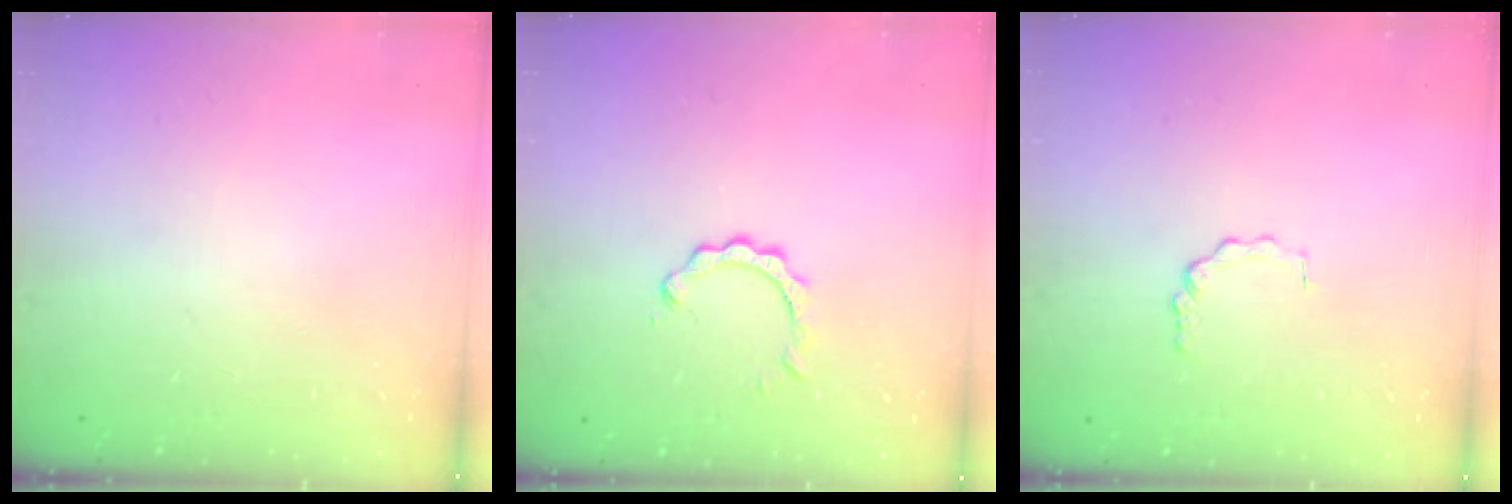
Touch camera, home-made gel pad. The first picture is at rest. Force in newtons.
{"total": 2.1, "press": 2.1, "slide": 0.2}
{"total": 2.1, "press": 2.1, "slide": 0.3}